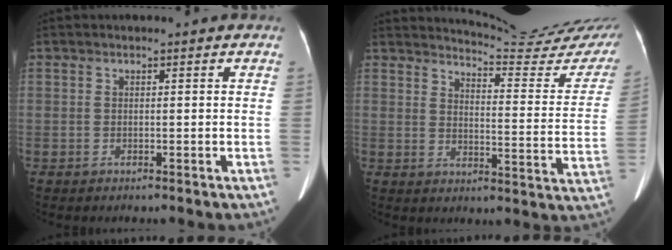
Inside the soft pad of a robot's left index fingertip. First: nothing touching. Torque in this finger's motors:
{"motor_torque": [-0.10, -0.94, 0.04, 0.00]}